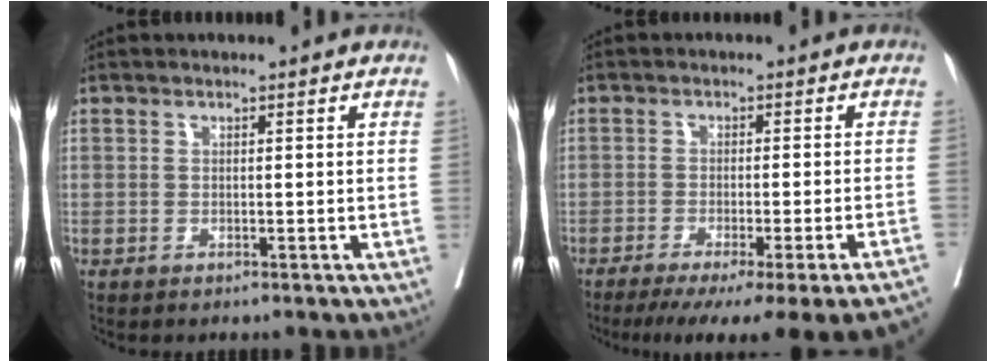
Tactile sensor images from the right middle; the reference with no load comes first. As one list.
[{"total": 18.8, "force": [-15.9, -0.6, 10.1], "torque": [-0.083, -0.046, -0.209]}]